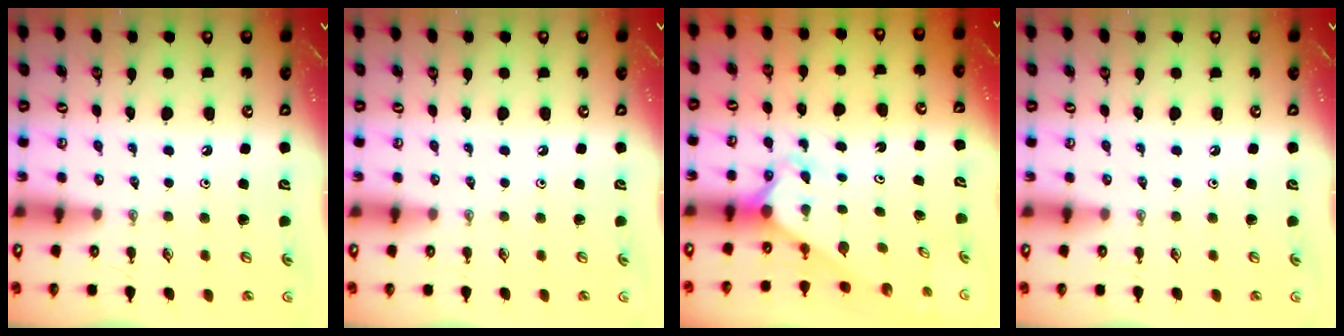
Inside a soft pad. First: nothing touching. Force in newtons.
{"total": 0.0}
{"total": 2.4, "press": 2.4, "slide": 0.2}
{"total": 0.0}